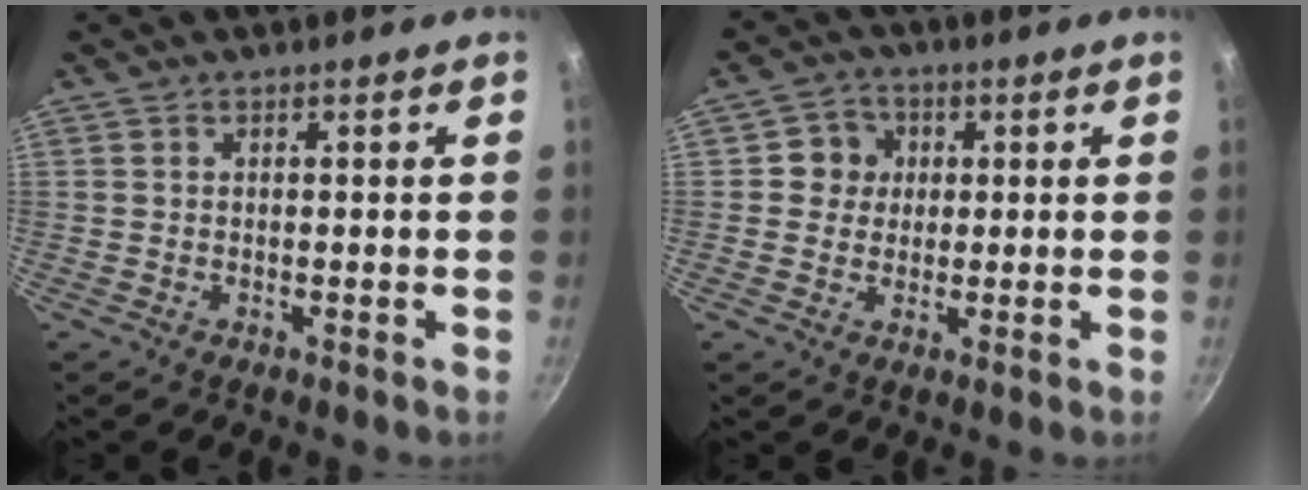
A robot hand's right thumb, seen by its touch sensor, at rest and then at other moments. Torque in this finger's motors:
{"motor_torque": [0.48, 1.17, 0.65, -0.20, 0.04]}